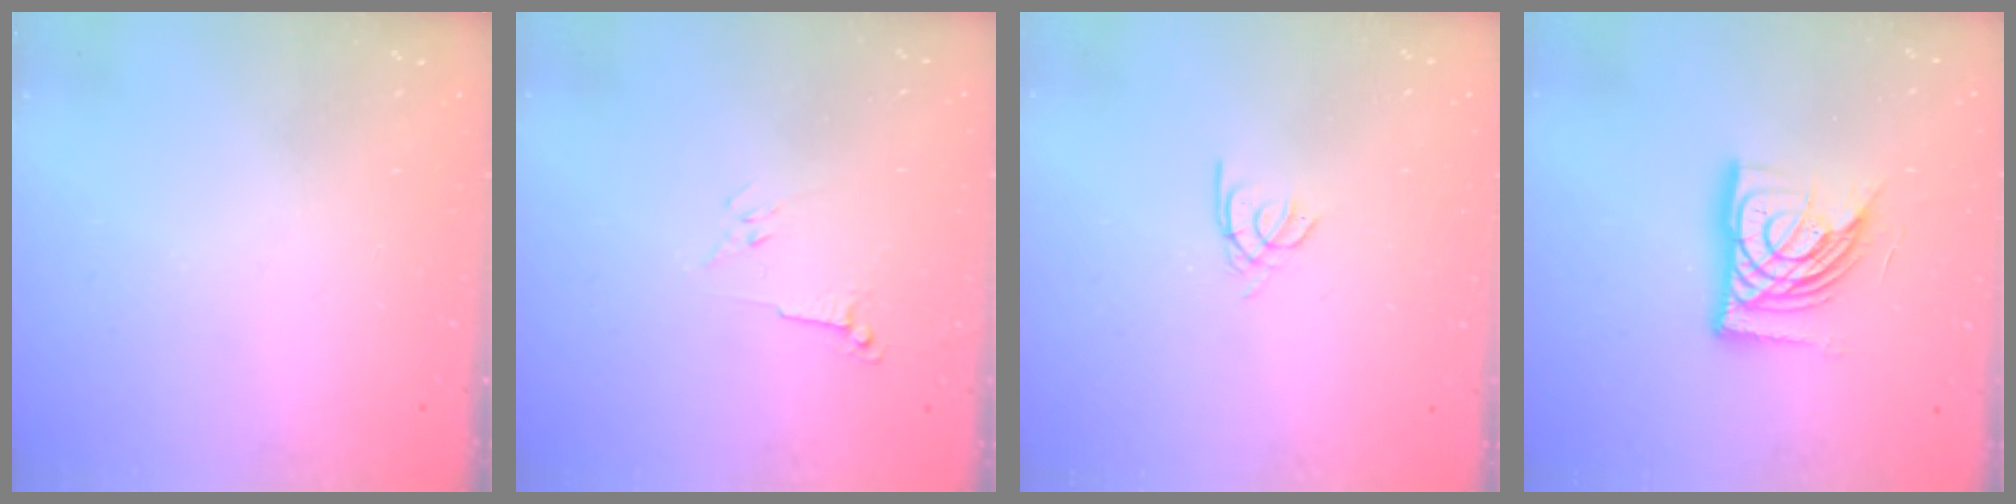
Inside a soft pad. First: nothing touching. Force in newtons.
{"total": 3.0, "press": 2.9, "slide": 0.8}
{"total": 2.2, "press": 2.2, "slide": 0.2}
{"total": 15.7, "press": 15.5, "slide": 2.2}